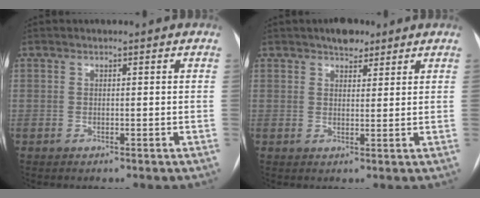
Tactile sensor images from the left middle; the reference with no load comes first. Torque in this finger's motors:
{"motor_torque": [0.05, -0.03, 0.03, 0.00]}